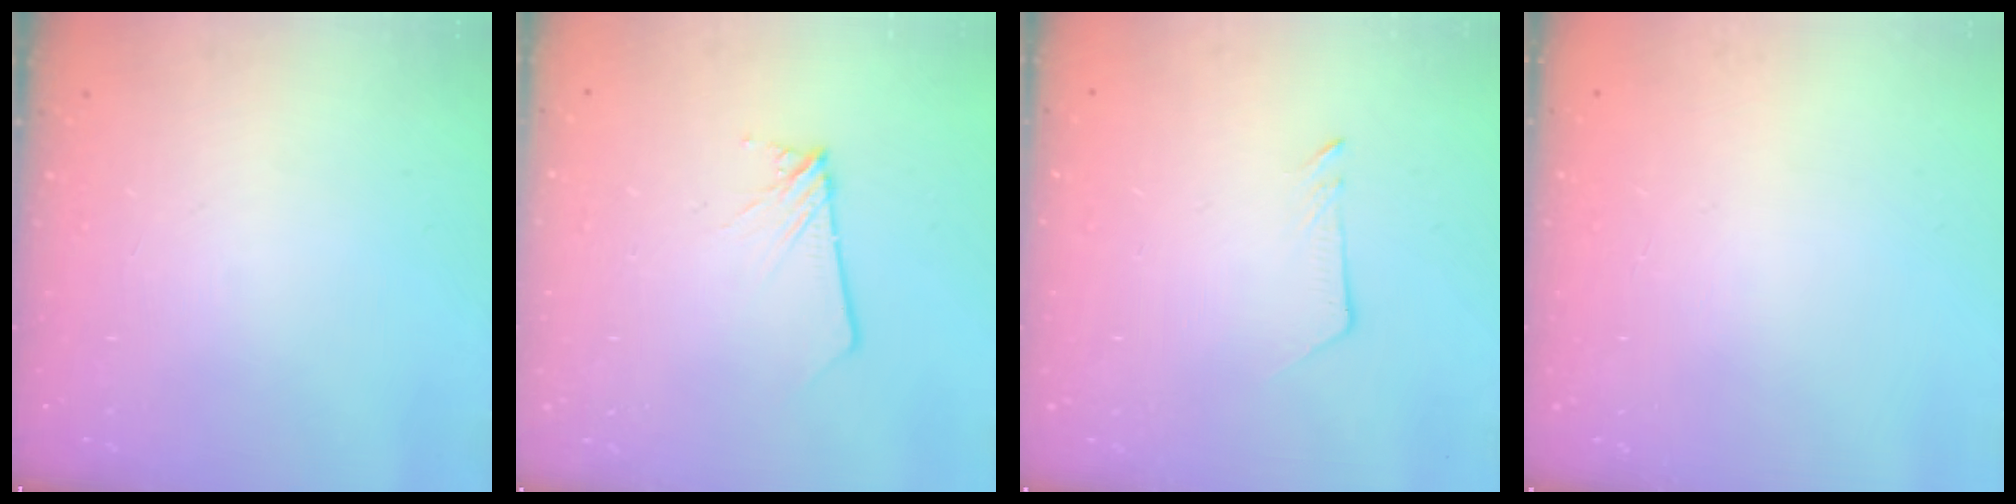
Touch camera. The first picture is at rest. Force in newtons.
{"total": 2.1, "press": 2.1, "slide": 0.2}
{"total": 3.8, "press": 3.7, "slide": 0.4}
{"total": 0.0}